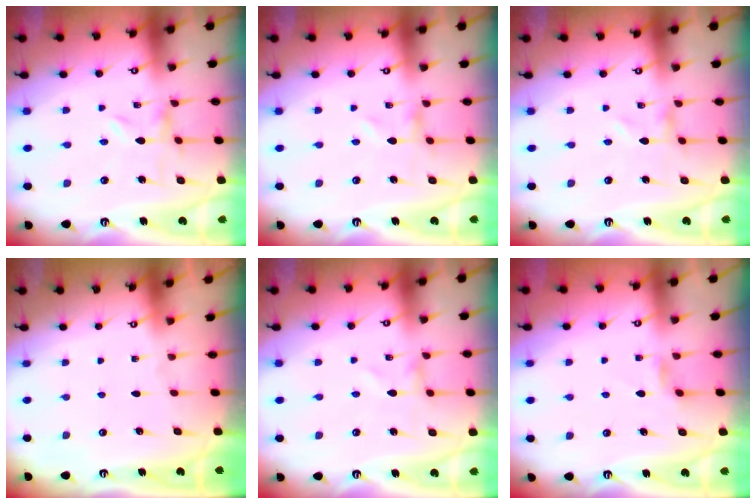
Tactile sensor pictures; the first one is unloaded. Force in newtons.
{"total": 0.0}
{"total": 0.0}
{"total": 0.0}
{"total": 0.0}
{"total": 2.8, "press": 2.7, "slide": 0.5}